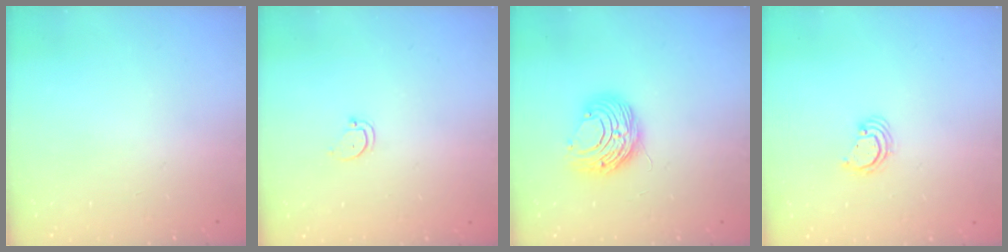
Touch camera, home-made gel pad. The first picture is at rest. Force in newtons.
{"total": 2.9, "press": 2.9, "slide": 0.2}
{"total": 8.8, "press": 8.8, "slide": 0.3}
{"total": 2.2, "press": 2.2, "slide": 0.2}